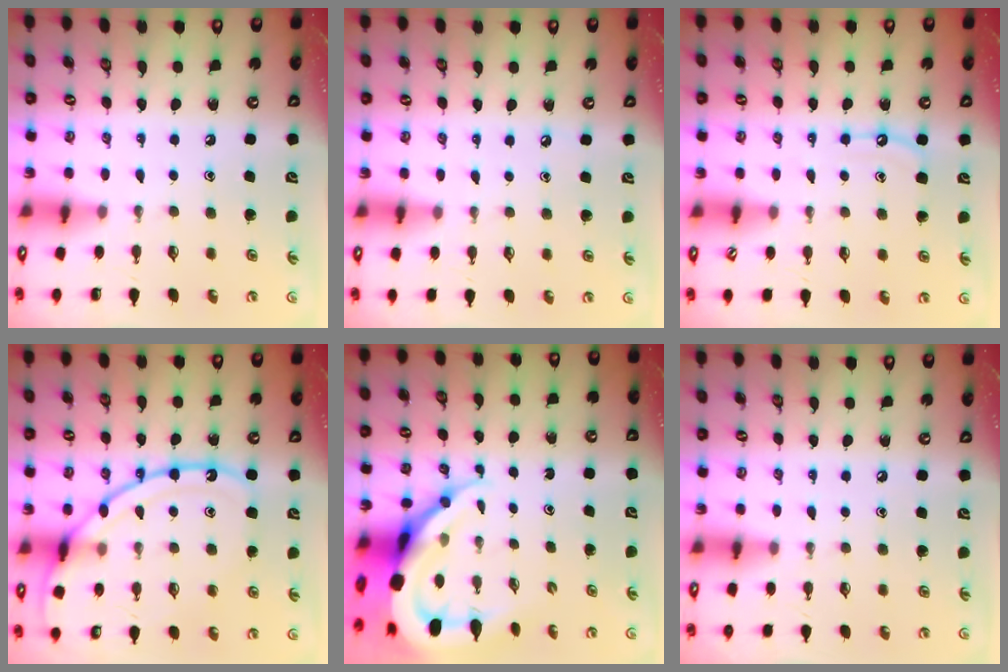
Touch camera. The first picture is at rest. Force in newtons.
{"total": 2.3, "press": 2.3, "slide": 0.4}
{"total": 6.4, "press": 6.4, "slide": 0.6}
{"total": 15.8, "press": 15.7, "slide": 1.5}
{"total": 11.8, "press": 11.7, "slide": 1.2}
{"total": 3.9, "press": 3.9, "slide": 0.5}